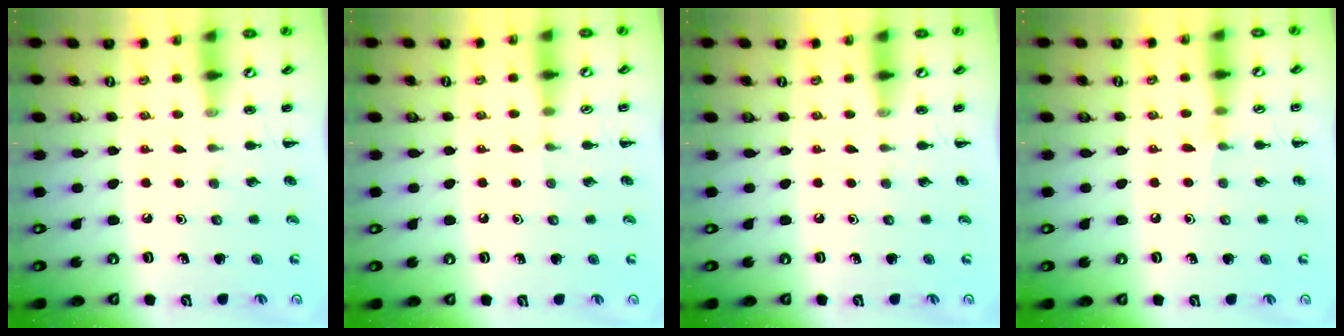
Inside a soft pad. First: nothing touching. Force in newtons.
{"total": 2.9, "press": 2.8, "slide": 1.0}
{"total": 0.0}
{"total": 4.6, "press": 4.3, "slide": 1.6}